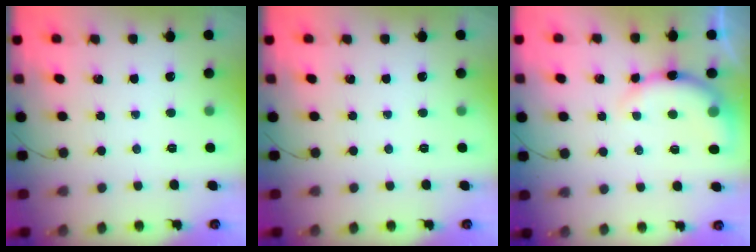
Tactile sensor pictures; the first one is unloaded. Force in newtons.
{"total": 0.0}
{"total": 8.5, "press": 8.3, "slide": 1.7}